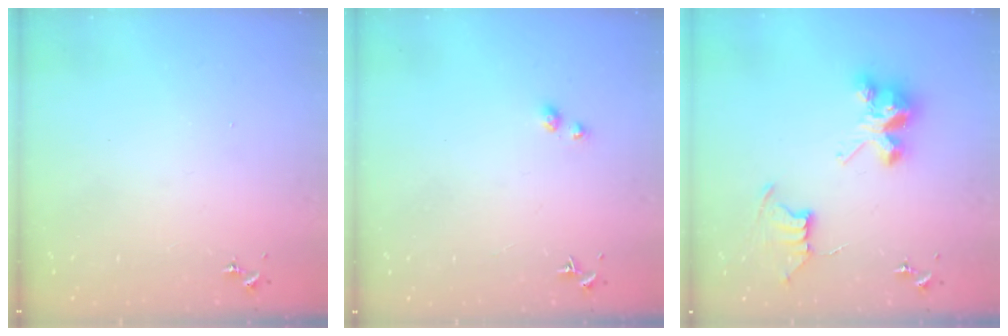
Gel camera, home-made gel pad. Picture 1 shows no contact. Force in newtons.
{"total": 2.9, "press": 2.8, "slide": 0.4}
{"total": 11.8, "press": 11.7, "slide": 0.8}